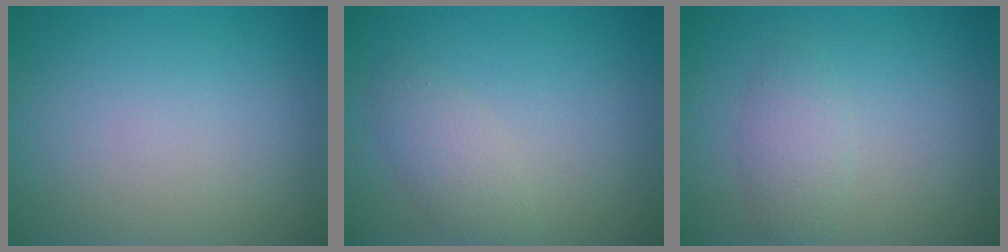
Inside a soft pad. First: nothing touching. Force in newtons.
{"total": 2.1, "press": 2.1, "slide": 0.1}
{"total": 2.1, "press": 2.1, "slide": 0.1}